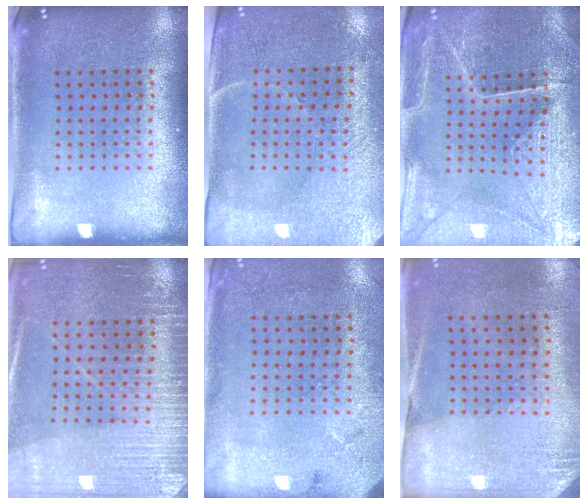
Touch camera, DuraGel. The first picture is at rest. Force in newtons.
{"total": 3.3, "press": 3.0, "slide": 1.3}
{"total": 3.4, "press": 3.4, "slide": 0.4}
{"total": 3.0, "press": 3.0, "slide": 0.5}
{"total": 2.7, "press": 2.2, "slide": 1.7}
{"total": 2.6, "press": 2.3, "slide": 1.2}